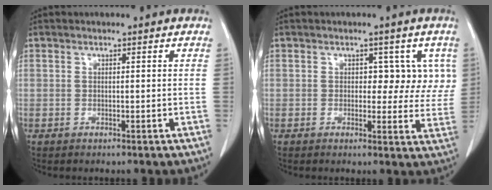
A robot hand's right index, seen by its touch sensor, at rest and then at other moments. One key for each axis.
{"total": 5.3, "fx": 1.8, "fy": 3.5, "fz": 3.5, "tx": -0.017, "ty": 0.011, "tz": 0.019}